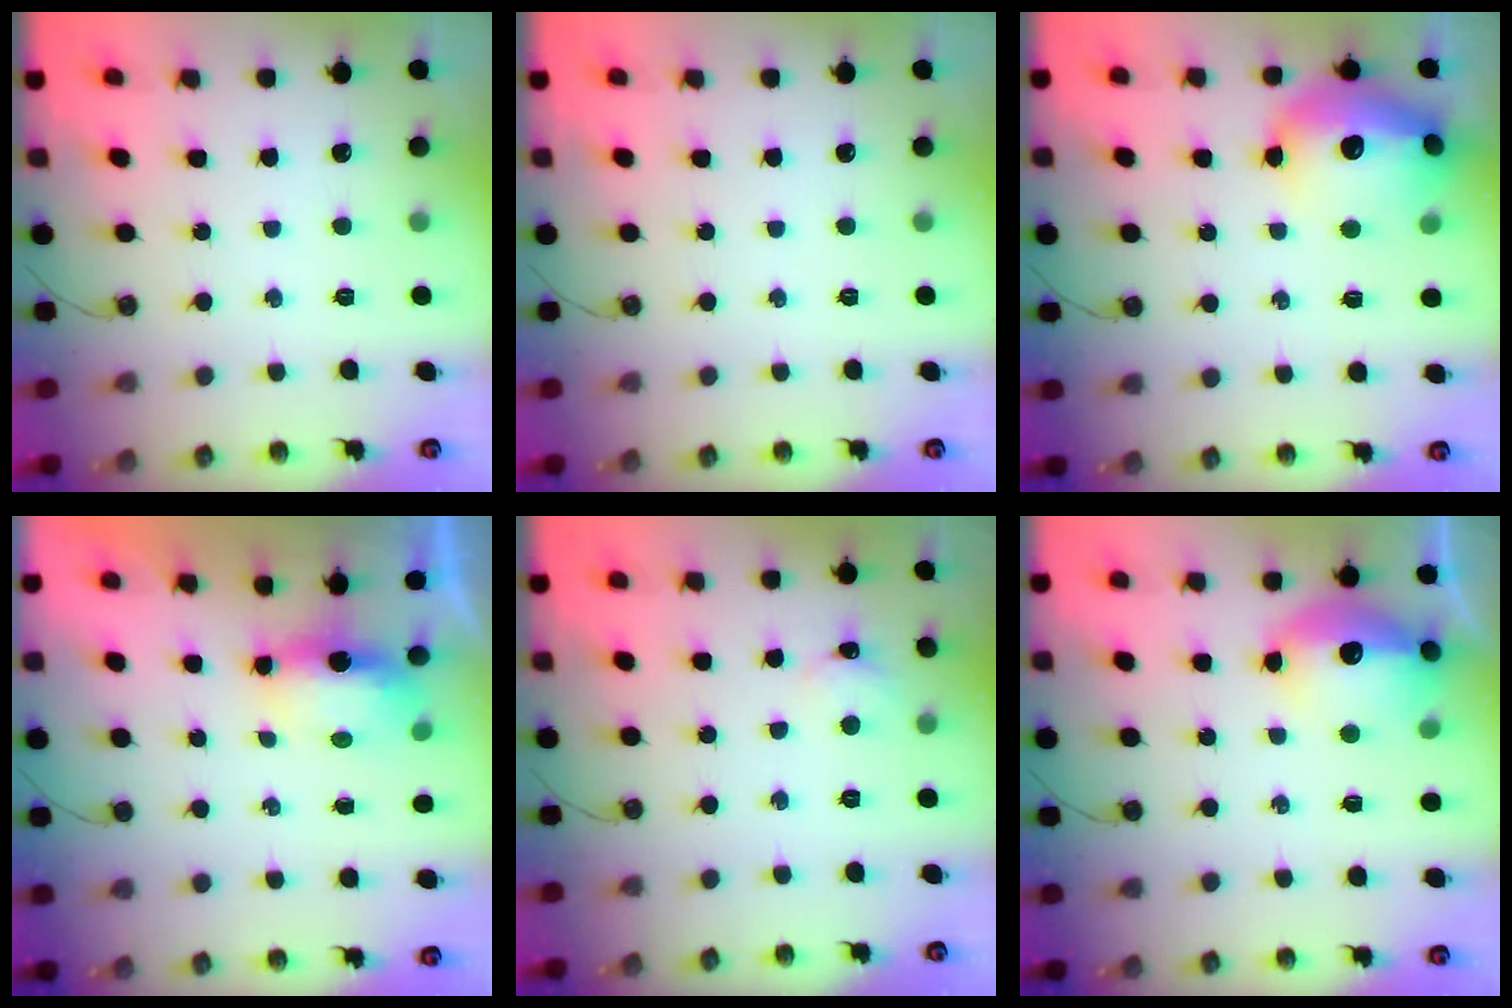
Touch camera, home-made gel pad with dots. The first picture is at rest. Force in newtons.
{"total": 0.0}
{"total": 20.1, "press": 20.0, "slide": 1.6}
{"total": 6.6, "press": 6.1, "slide": 2.7}
{"total": 2.6, "press": 2.6, "slide": 0.4}
{"total": 15.0, "press": 14.9, "slide": 1.4}